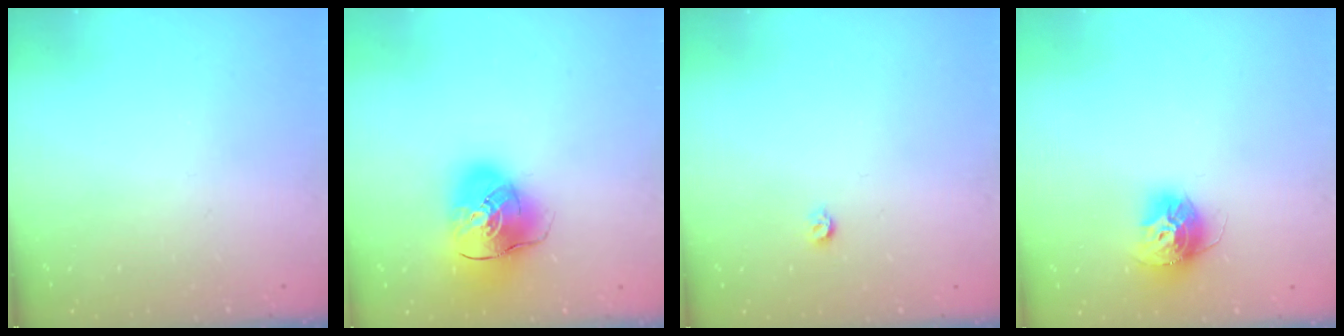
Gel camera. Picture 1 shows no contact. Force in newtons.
{"total": 14.3, "press": 14.1, "slide": 2.3}
{"total": 3.0, "press": 3.0, "slide": 0.5}
{"total": 13.5, "press": 13.4, "slide": 1.2}